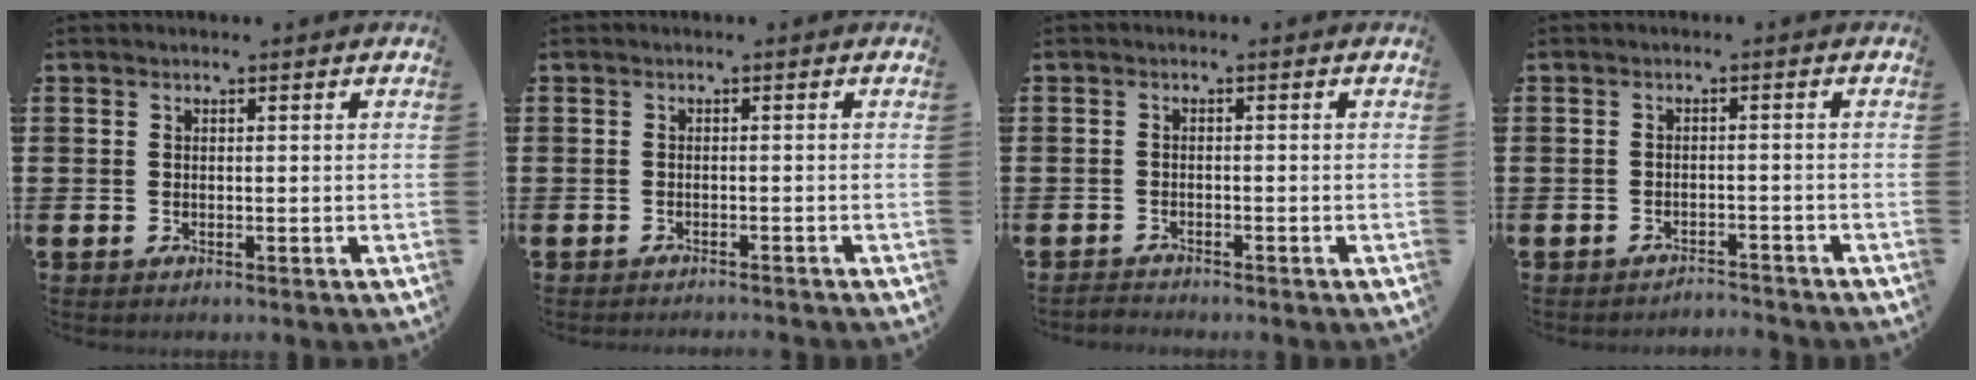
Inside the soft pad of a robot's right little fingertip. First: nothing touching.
{"total": 0.8, "force": [-0.7, -0.2, 0.0], "torque": [0.001, -0.001, -0.016]}
{"total": 1.0, "force": [-1.0, 0.1, 0.0], "torque": [-0.003, 0.000, -0.021]}
{"total": 1.8, "force": [-1.8, -0.1, -0.1], "torque": [-0.003, 0.005, -0.038]}